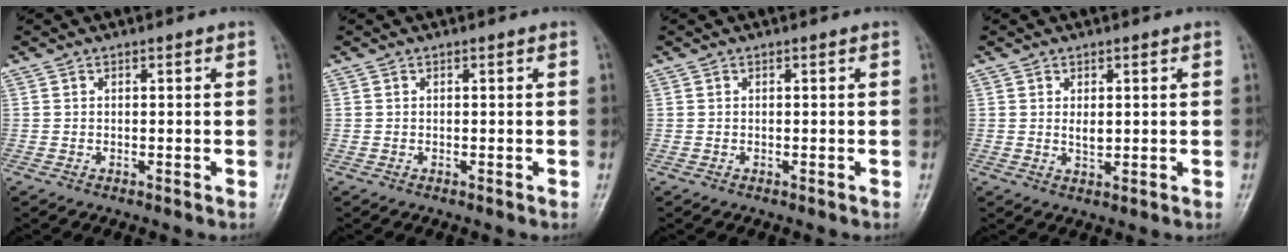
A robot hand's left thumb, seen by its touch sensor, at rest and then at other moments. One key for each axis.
{"total": 0.0}
{"total": 0.0}
{"total": 2.4, "fx": 0.5, "fy": 1.5, "fz": 1.8, "tx": -0.022, "ty": -0.006, "tz": 0.009}